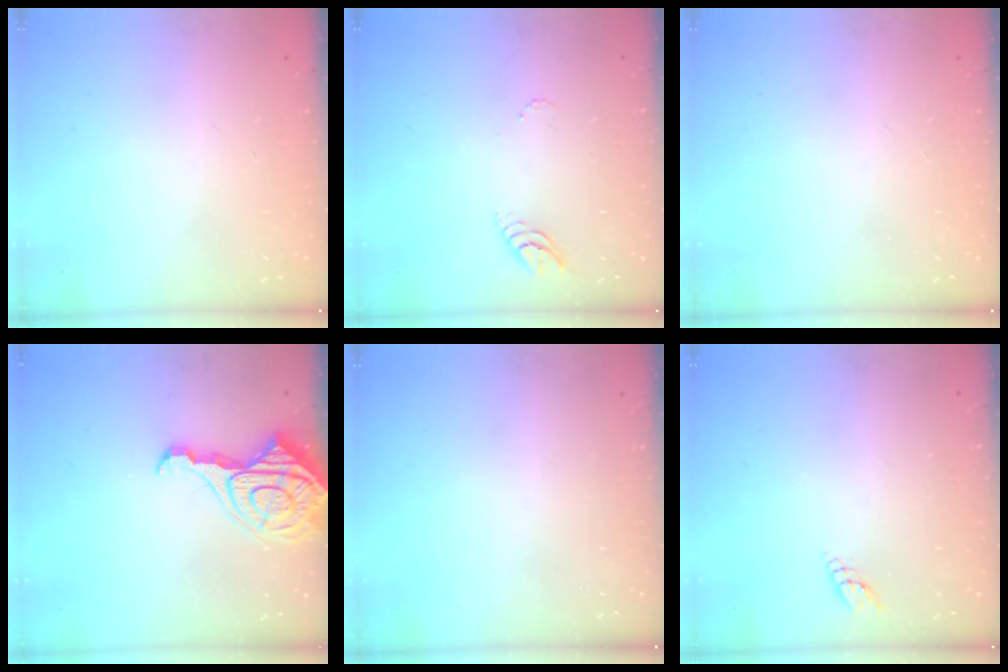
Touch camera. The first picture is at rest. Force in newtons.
{"total": 3.4, "press": 3.4, "slide": 0.4}
{"total": 0.0}
{"total": 15.0, "press": 14.9, "slide": 1.7}
{"total": 0.0}
{"total": 3.0, "press": 3.0, "slide": 0.3}